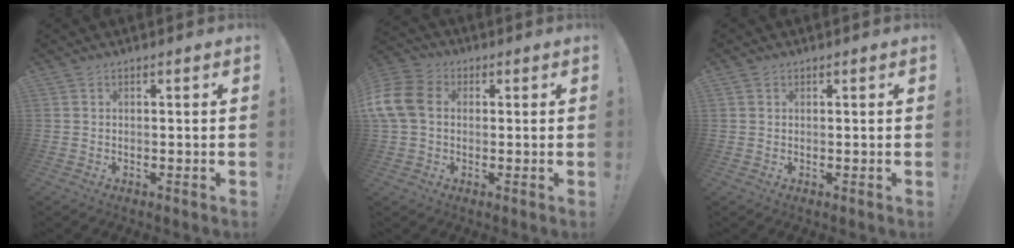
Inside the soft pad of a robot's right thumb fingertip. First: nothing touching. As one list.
[{"total": 12.3, "force": [1.1, 9.1, 8.2], "torque": [-0.177, 0.008, 0.024]}, {"total": 0.7, "force": [0.5, 0.5, 0.1], "torque": [0.003, -0.002, 0.009]}]